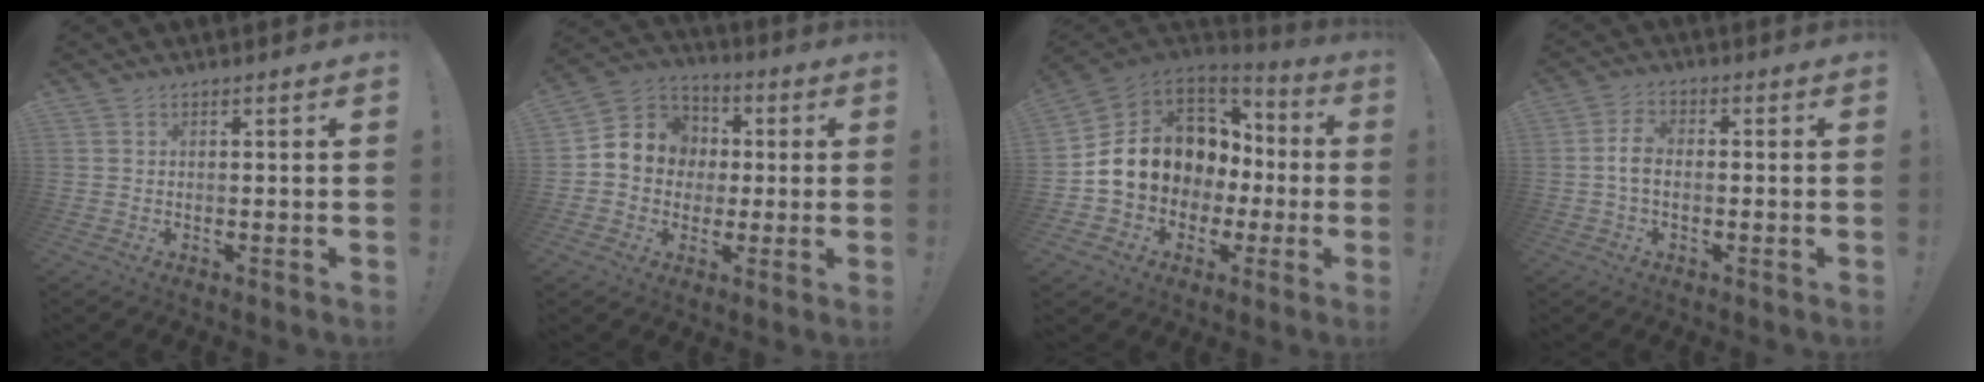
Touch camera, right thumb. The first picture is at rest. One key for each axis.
{"total": 10.2, "fx": -0.1, "fy": 9.7, "fz": 3.2, "tx": -0.041, "ty": 0.011, "tz": 0.008}
{"total": 16.0, "fx": 1.6, "fy": 13.5, "fz": 8.4, "tx": -0.127, "ty": -0.005, "tz": 0.064}
{"total": 5.0, "fx": -0.3, "fy": 2.9, "fz": 4.1, "tx": -0.069, "ty": 0.005, "tz": -0.005}